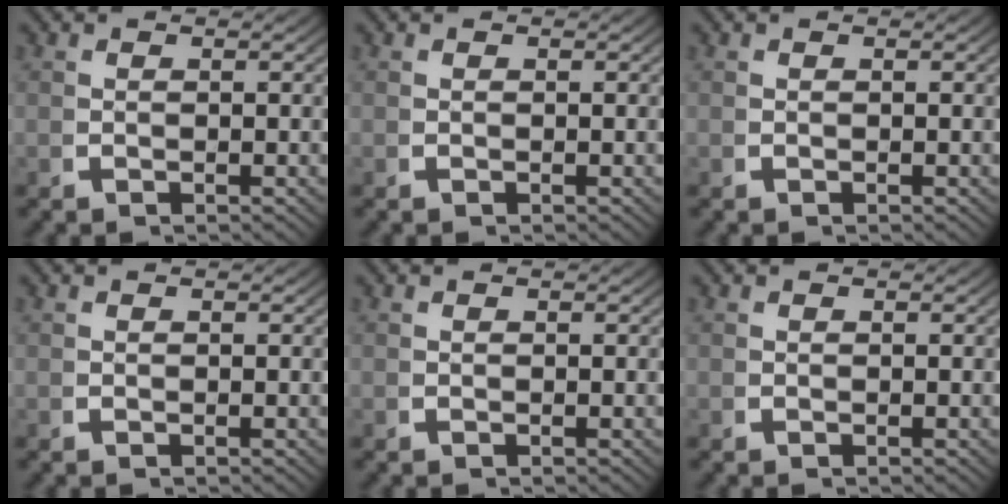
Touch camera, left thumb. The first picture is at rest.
{"total": 0.0}
{"total": 0.0}
{"total": 0.0}
{"total": 0.0}
{"total": 0.0}